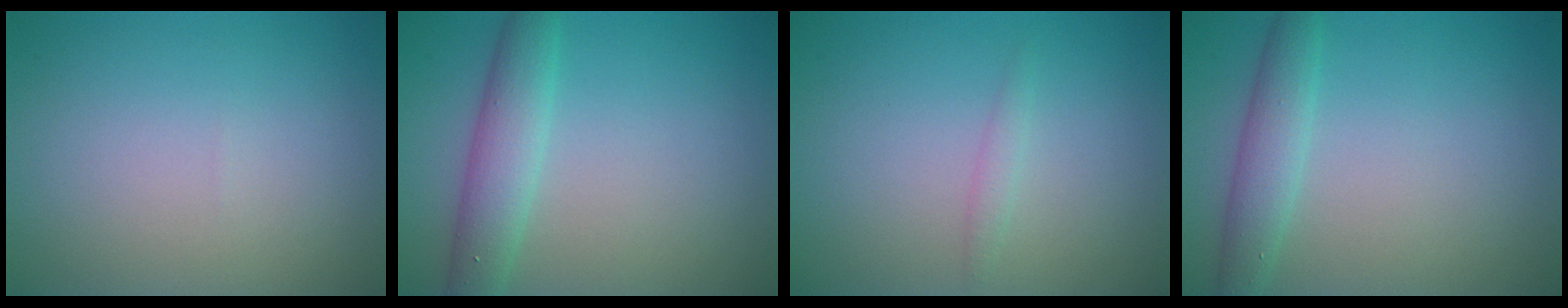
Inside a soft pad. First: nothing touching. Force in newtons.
{"total": 3.8, "press": 3.8, "slide": 0.1}
{"total": 0.8, "press": 0.8, "slide": 0.1}
{"total": 2.8, "press": 2.8, "slide": 0.1}